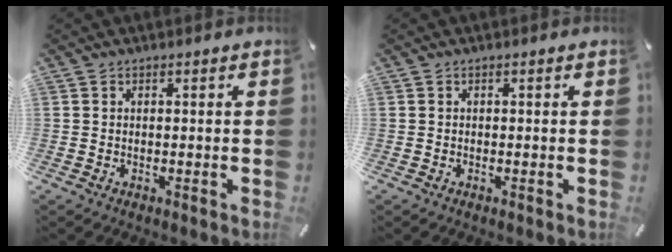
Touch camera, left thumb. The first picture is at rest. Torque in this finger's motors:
{"motor_torque": [0.00, 0.00, 0.03, -0.03, 0.00]}